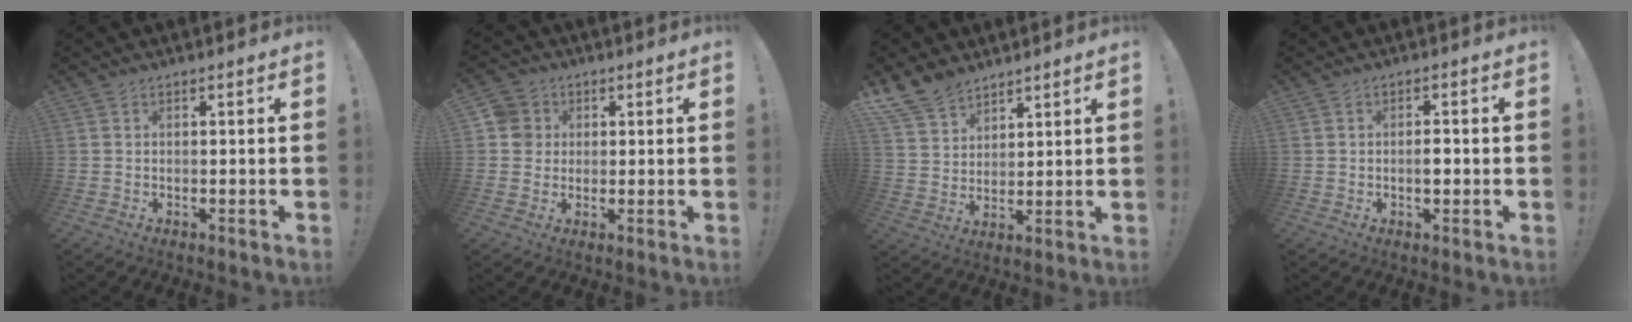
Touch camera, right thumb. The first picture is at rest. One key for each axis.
{"total": 10.1, "fx": 1.7, "fy": 9.6, "fz": 2.8, "tx": -0.047, "ty": 0.009, "tz": 0.038}
{"total": 10.4, "fx": 8.5, "fy": 5.5, "fz": 2.6, "tx": -0.057, "ty": -0.054, "tz": 0.168}
{"total": 2.5, "fx": -0.4, "fy": 1.6, "fz": 1.9, "tx": -0.018, "ty": 0.001, "tz": -0.011}